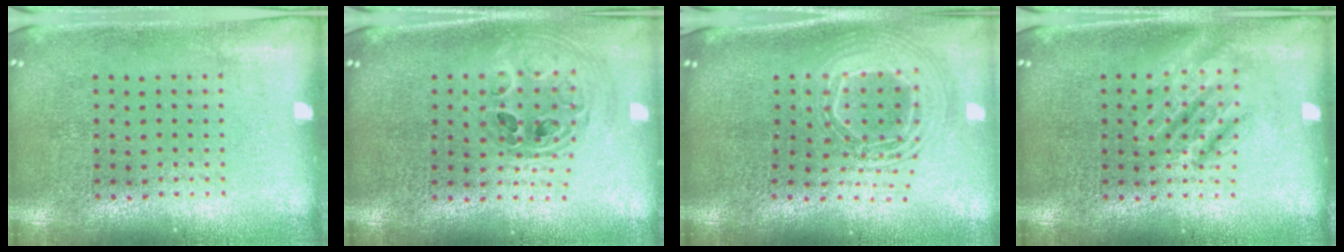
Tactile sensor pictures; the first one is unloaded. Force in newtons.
{"total": 1.0, "press": 0.9, "slide": 0.3}
{"total": 2.4, "press": 1.8, "slide": 1.6}
{"total": 2.6, "press": 2.5, "slide": 0.3}